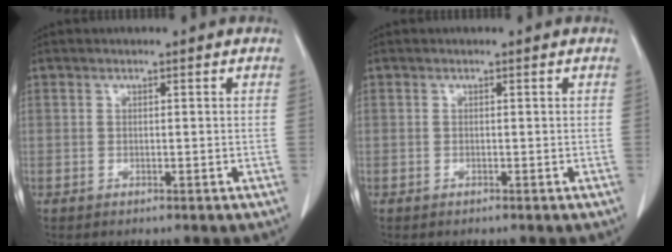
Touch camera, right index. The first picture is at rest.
{"total": 0.0}